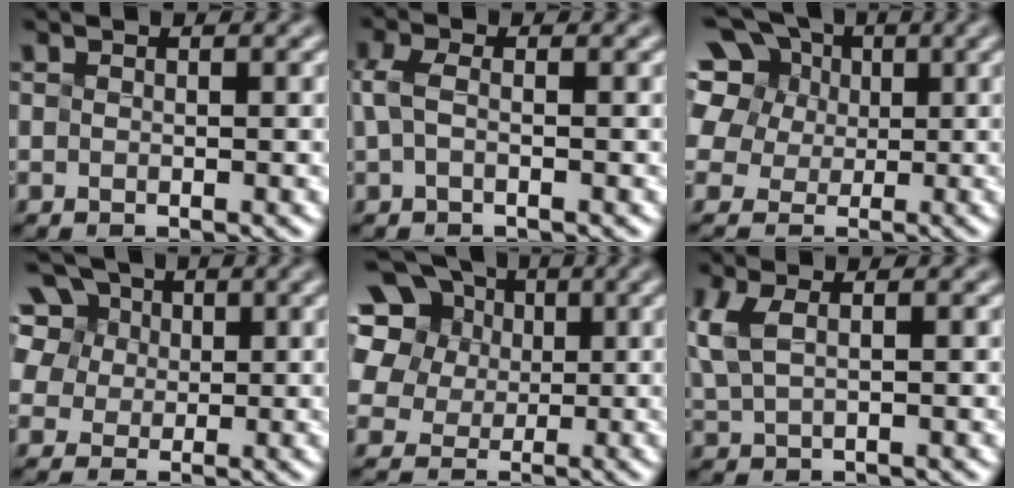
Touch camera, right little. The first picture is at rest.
{"total": 1.2, "force": [-0.2, 0.4, 1.1], "torque": [-0.034, 0.006, 0.003]}
{"total": 11.6, "force": [4.6, 9.1, 5.5], "torque": [-0.126, 0.052, 0.052]}
{"total": 9.5, "force": [4.3, 7.2, 4.6], "torque": [-0.086, 0.038, 0.059]}
{"total": 13.0, "force": [4.8, 10.5, 6.0], "torque": [-0.153, 0.058, 0.069]}
{"total": 2.0, "force": [0.6, 0.8, 1.8], "torque": [-0.052, 0.005, 0.028]}